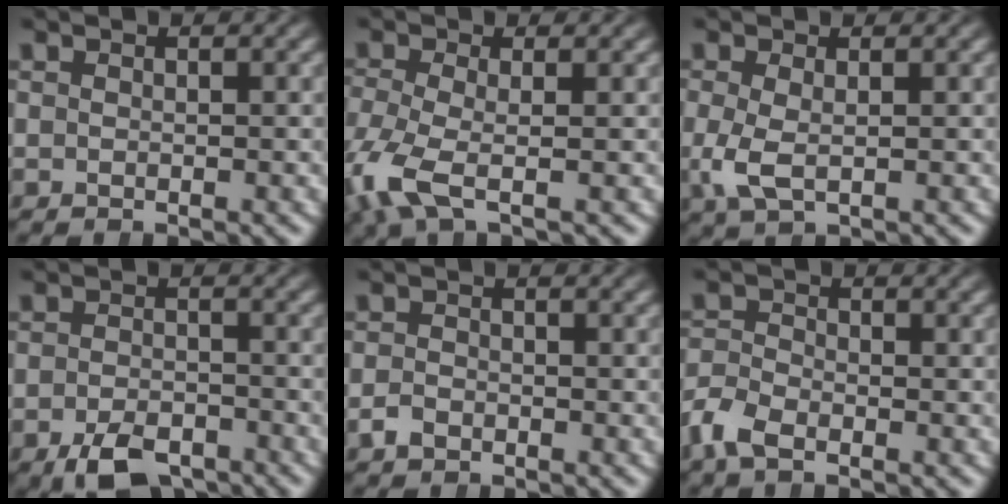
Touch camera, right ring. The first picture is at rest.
{"total": 4.2, "force": [-1.4, 2.0, 3.4], "torque": [-0.097, -0.027, -0.012]}
{"total": 2.8, "force": [-0.6, 1.3, 2.3], "torque": [-0.067, -0.021, 0.002]}
{"total": 4.5, "force": [-3.6, 1.9, 1.9], "torque": [-0.024, -0.014, -0.057]}
{"total": 1.3, "force": [-1.1, 0.7, 0.4], "torque": [-0.011, -0.009, -0.016]}
{"total": 2.4, "force": [-1.9, 1.1, 1.1], "torque": [-0.028, -0.008, -0.035]}